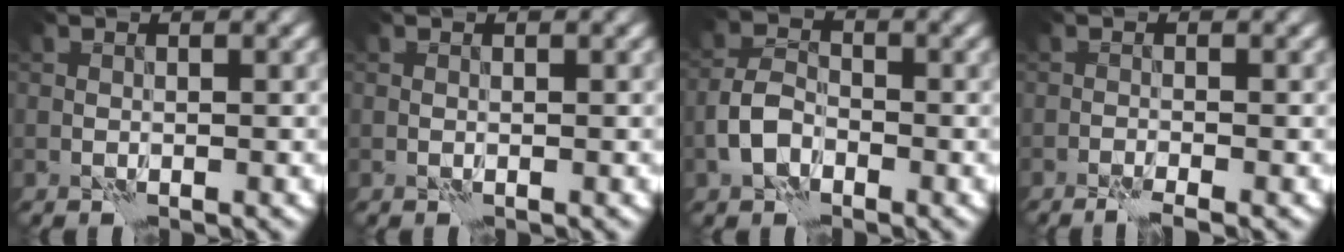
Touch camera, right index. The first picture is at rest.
{"total": 0.0}
{"total": 3.3, "force": [-1.6, 2.1, 2.0], "torque": [-0.042, 0.006, -0.041]}
{"total": 2.3, "force": [-1.7, 0.1, 1.5], "torque": [-0.036, 0.003, -0.035]}